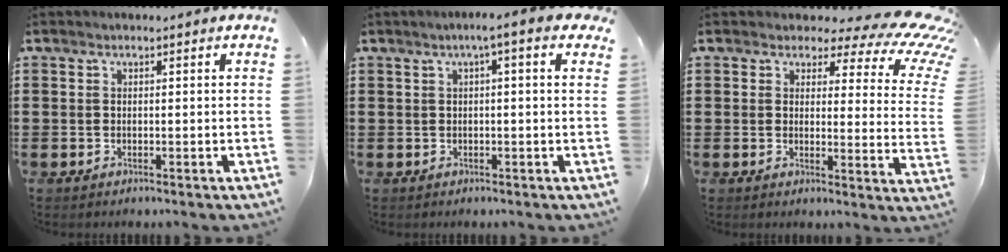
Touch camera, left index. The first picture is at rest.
{"total": 2.8, "force": [0.7, 0.1, 2.7], "torque": [-0.052, 0.003, 0.010]}
{"total": 6.0, "force": [4.2, 2.6, 3.4], "torque": [-0.060, -0.023, 0.070]}